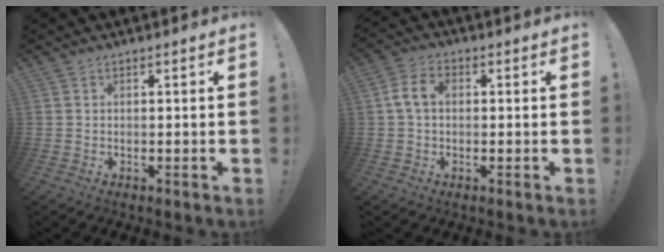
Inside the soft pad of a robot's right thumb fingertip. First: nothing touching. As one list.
[{"total": 6.4, "force": [0.6, 4.2, 4.9], "torque": [-0.099, 0.011, 0.010]}]